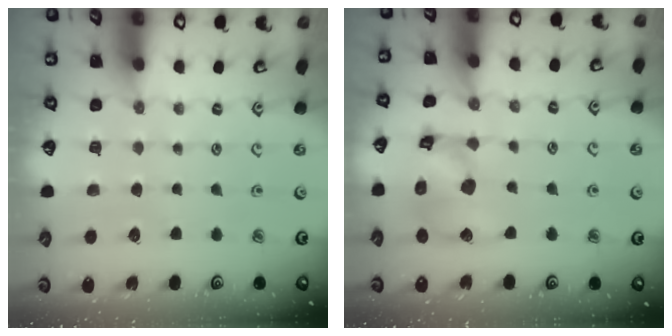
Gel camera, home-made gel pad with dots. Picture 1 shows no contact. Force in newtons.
{"total": 14.9, "press": 14.8, "slide": 2.0}